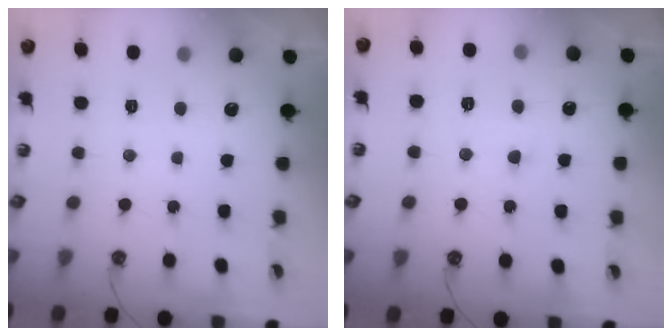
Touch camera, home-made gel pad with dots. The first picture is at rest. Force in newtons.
{"total": 0.9, "press": 0.9, "slide": 0.2}